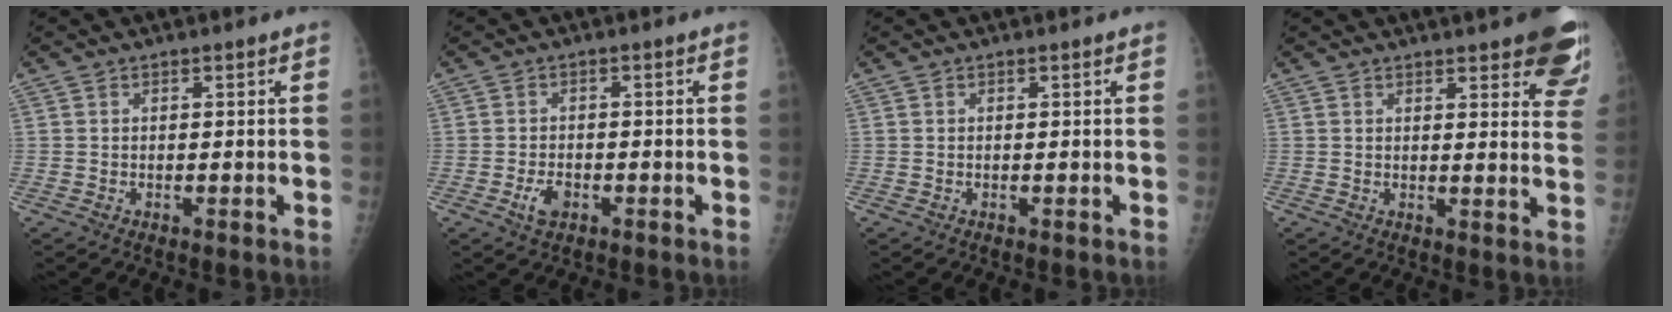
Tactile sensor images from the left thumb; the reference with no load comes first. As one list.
[{"total": 3.3, "force": [-1.5, 2.1, 2.1], "torque": [-0.035, 0.006, -0.024]}, {"total": 0.0}, {"total": 14.0, "force": [9.5, 4.0, 9.4], "torque": [-0.083, -0.040, 0.096]}]